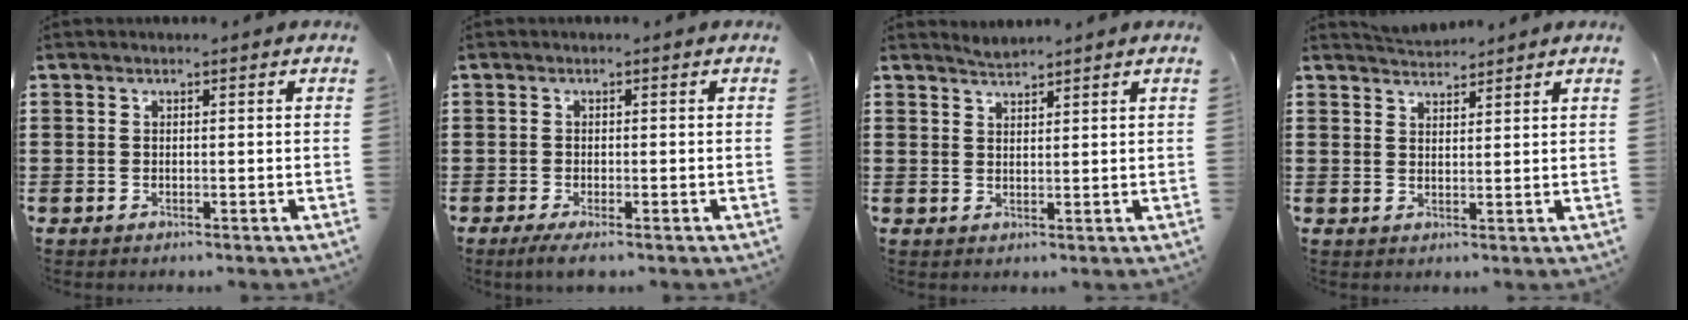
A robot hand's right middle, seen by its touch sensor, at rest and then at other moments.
{"total": 1.3, "force": [-0.9, 0.1, 0.9], "torque": [-0.015, -0.002, -0.017]}
{"total": 1.6, "force": [1.6, -0.1, -0.1], "torque": [-0.002, 0.002, 0.031]}
{"total": 2.8, "force": [2.8, 0.4, 0.1], "torque": [-0.002, -0.006, 0.051]}